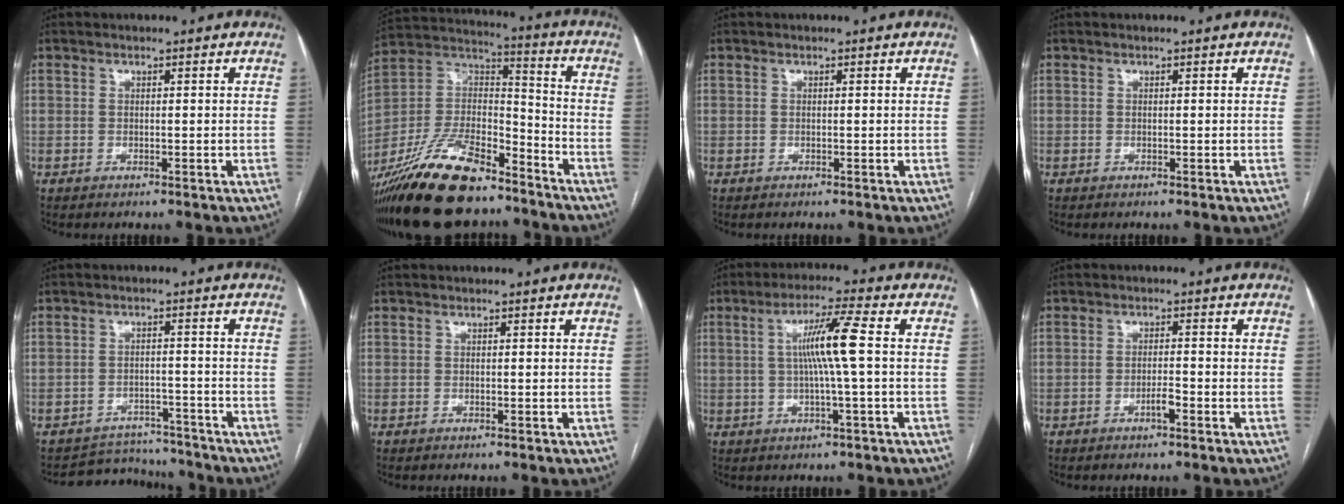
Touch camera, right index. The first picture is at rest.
{"total": 23.2, "force": [-17.7, 7.6, 13.0], "torque": [-0.289, -0.009, -0.323]}
{"total": 0.0}
{"total": 0.0}
{"total": 6.5, "force": [-6.1, 1.8, -1.3], "torque": [0.022, 0.020, -0.087]}
{"total": 0.0}
{"total": 7.7, "force": [0.7, -0.9, 7.6], "torque": [-0.137, 0.007, 0.013]}
{"total": 2.0, "force": [-1.1, 0.2, 1.6], "torque": [-0.028, 0.001, -0.020]}